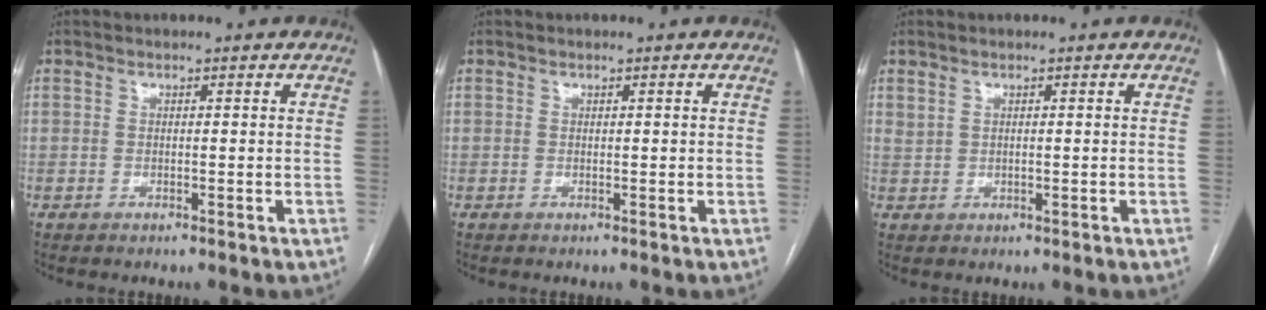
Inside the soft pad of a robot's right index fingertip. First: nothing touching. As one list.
[{"total": 0.0}, {"total": 1.4, "force": [0.9, 0.7, 0.8], "torque": [-0.018, 0.003, 0.022]}]